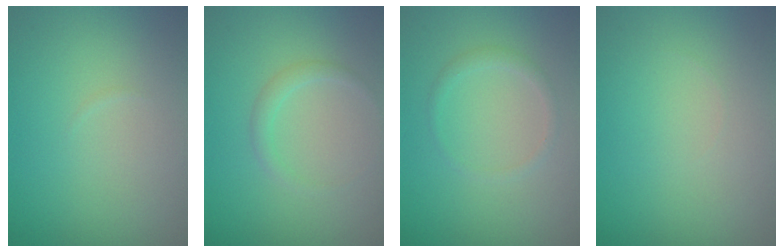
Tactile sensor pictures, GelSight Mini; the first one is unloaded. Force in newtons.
{"total": 1.1, "press": 1.1, "slide": 0.1}
{"total": 1.1, "press": 1.0, "slide": 0.1}
{"total": 0.0}